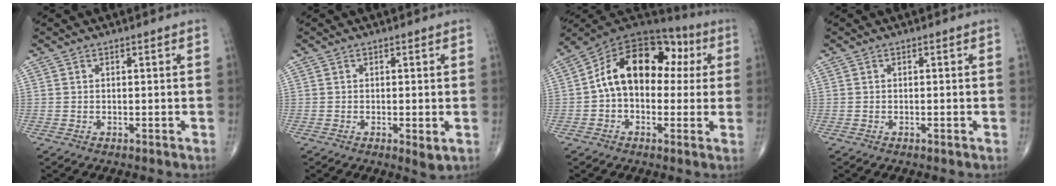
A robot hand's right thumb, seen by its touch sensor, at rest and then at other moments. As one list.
[{"total": 2.3, "force": [-0.5, 0.6, 2.2], "torque": [-0.040, -0.011, -0.009]}, {"total": 17.5, "force": [2.2, 11.5, 13.0], "torque": [-0.169, 0.052, 0.023]}, {"total": 0.0}]